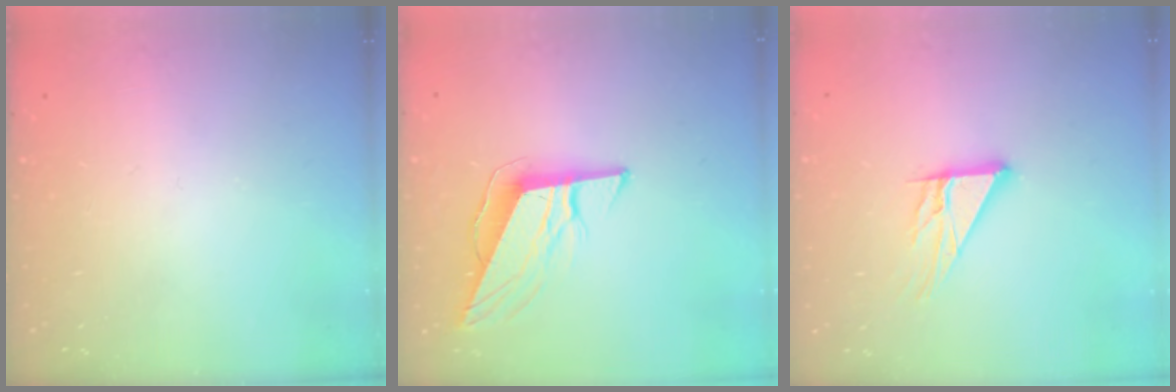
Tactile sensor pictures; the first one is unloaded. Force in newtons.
{"total": 10.5, "press": 10.3, "slide": 1.7}
{"total": 10.6, "press": 10.6, "slide": 0.8}